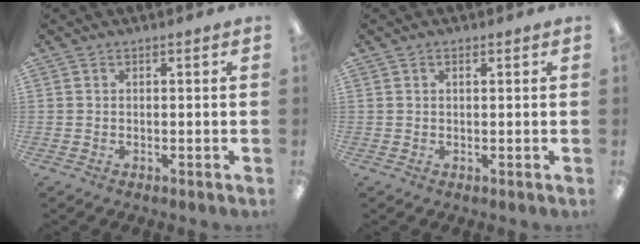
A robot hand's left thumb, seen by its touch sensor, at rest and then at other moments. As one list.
[{"total": 0.6, "force": [0.4, 0.3, 0.3], "torque": [0.001, -0.002, 0.005]}]